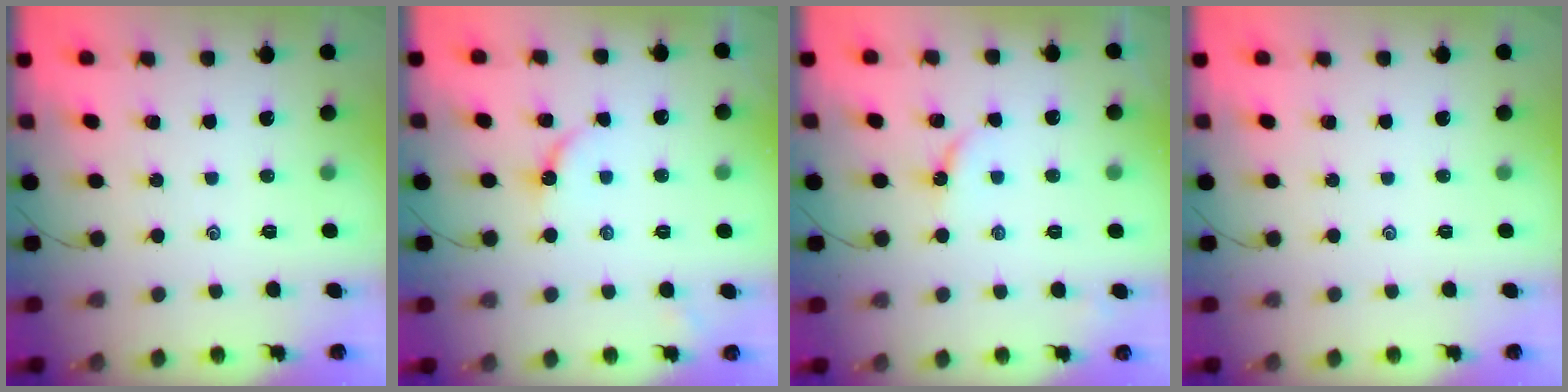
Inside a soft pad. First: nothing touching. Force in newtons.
{"total": 4.1, "press": 4.1, "slide": 0.4}
{"total": 2.9, "press": 2.9, "slide": 0.4}
{"total": 0.0}